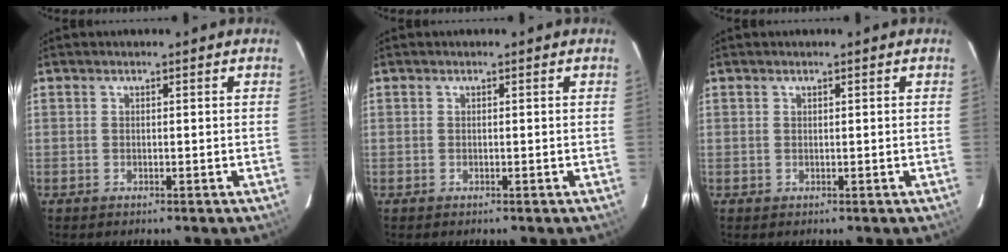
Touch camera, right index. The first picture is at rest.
{"total": 0.0}
{"total": 0.0}